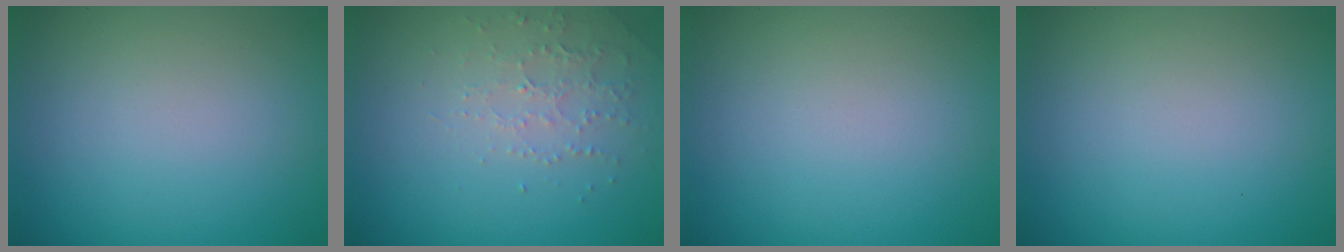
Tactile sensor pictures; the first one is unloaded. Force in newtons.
{"total": 2.2, "press": 2.1, "slide": 0.6}
{"total": 0.0}
{"total": 0.0}